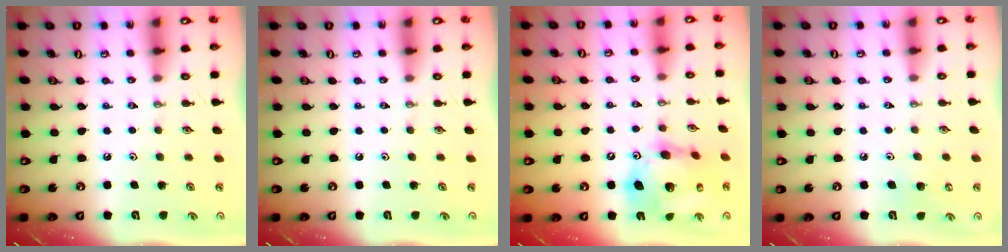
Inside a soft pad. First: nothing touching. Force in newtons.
{"total": 0.0}
{"total": 16.9, "press": 16.9, "slide": 1.7}
{"total": 6.4, "press": 6.4, "slide": 0.5}